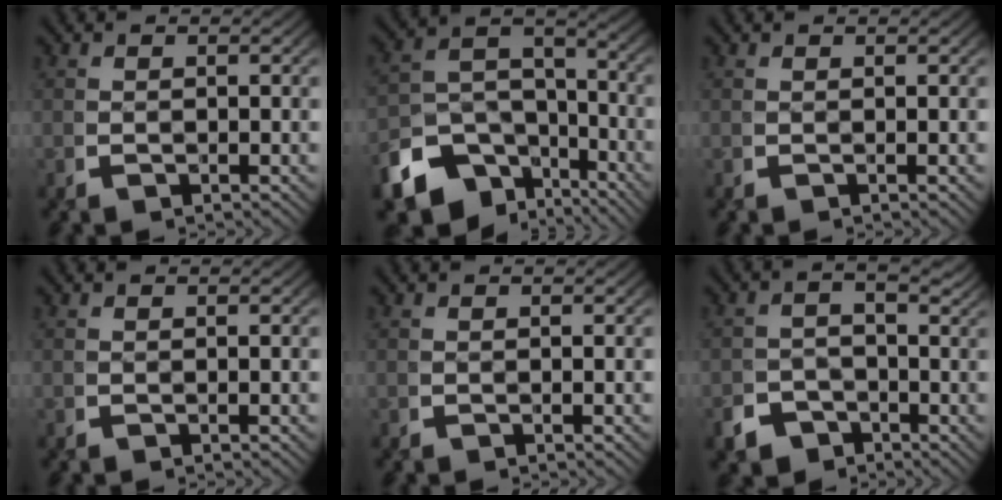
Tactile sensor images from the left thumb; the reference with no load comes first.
{"total": 10.5, "force": [-3.7, 7.3, 6.6], "torque": [-0.114, -0.024, -0.057]}
{"total": 0.0}
{"total": 0.0}
{"total": 0.0}
{"total": 3.8, "force": [-1.9, 2.8, 1.7], "torque": [-0.023, -0.017, -0.031]}